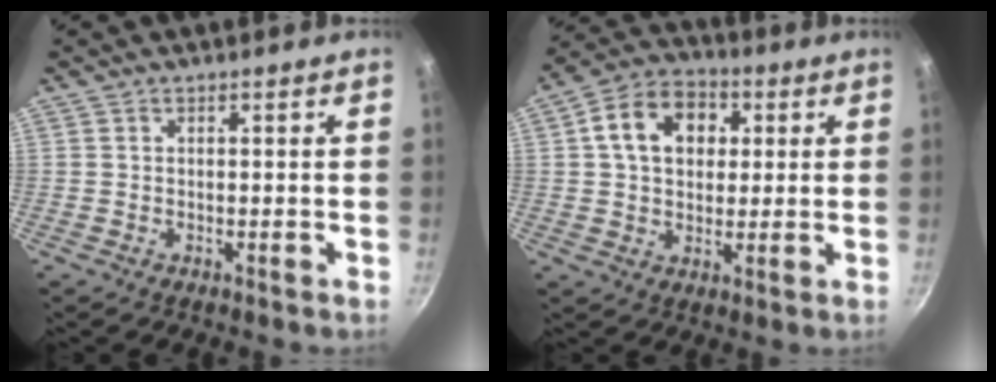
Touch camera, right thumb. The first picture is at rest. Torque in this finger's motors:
{"motor_torque": [0.05, 2.74, 1.37, 0.11, 0.07]}